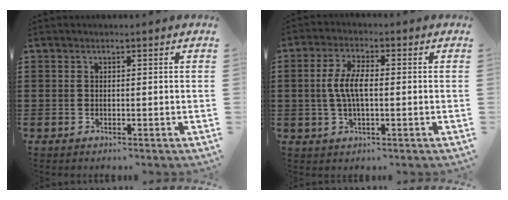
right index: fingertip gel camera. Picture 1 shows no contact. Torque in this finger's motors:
{"motor_torque": [0.69, -0.27, 0.46, 0.19]}